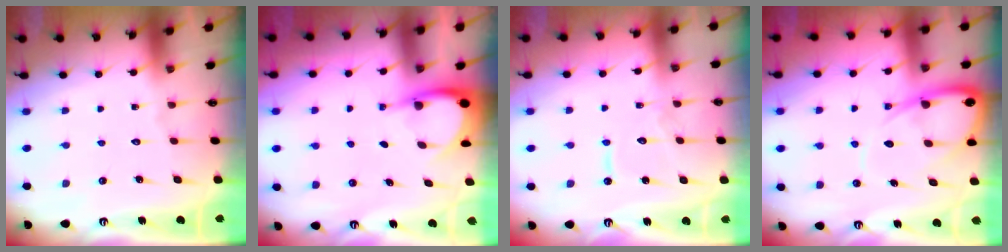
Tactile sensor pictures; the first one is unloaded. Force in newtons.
{"total": 4.0, "press": 4.0, "slide": 0.2}
{"total": 6.7, "press": 6.7, "slide": 0.5}
{"total": 10.5, "press": 10.4, "slide": 1.1}